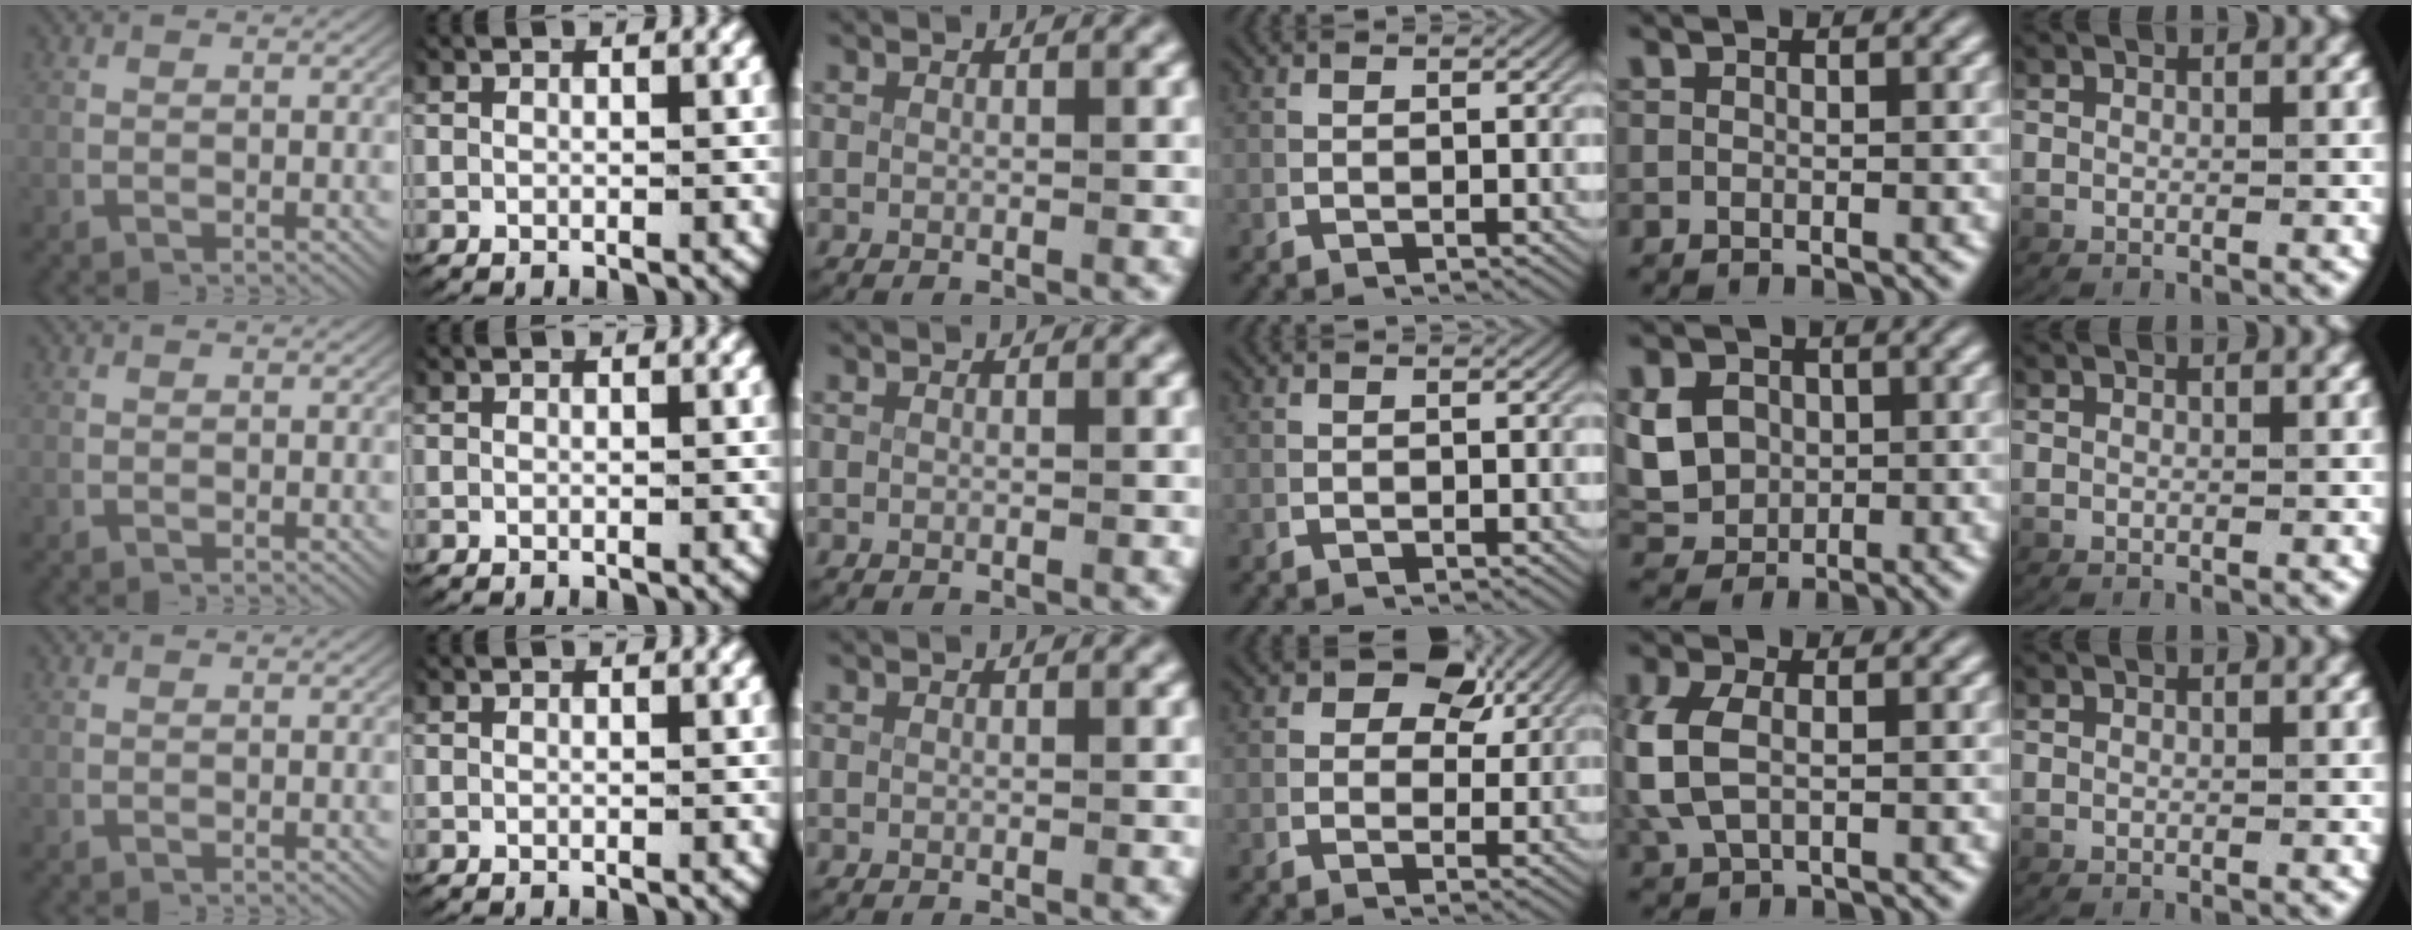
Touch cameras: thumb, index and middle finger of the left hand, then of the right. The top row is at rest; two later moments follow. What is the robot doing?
{"motion": "lift_and_place", "object": "key"}